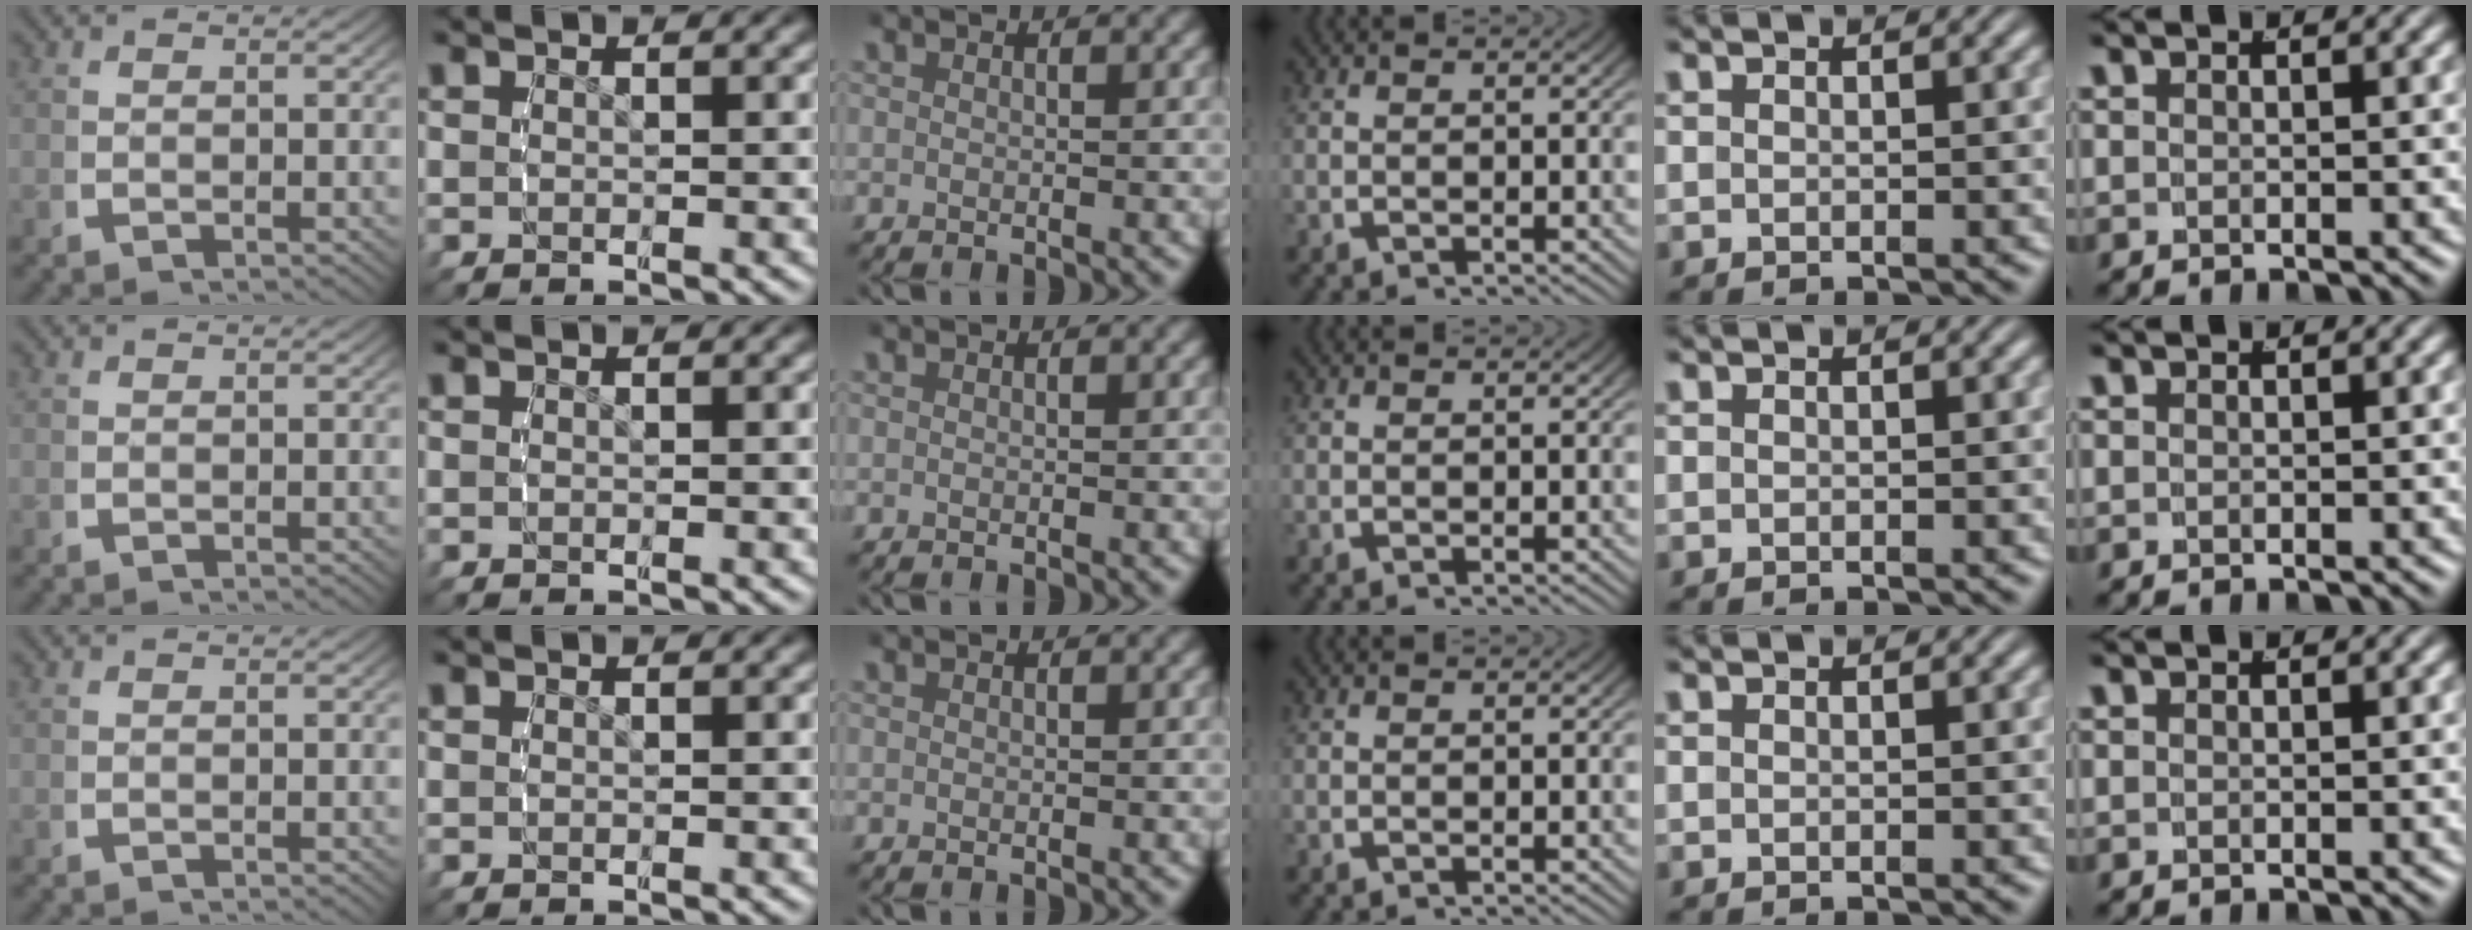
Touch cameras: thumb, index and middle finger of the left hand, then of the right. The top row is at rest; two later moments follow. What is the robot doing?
{"motion": "reach", "object": "paper towel"}